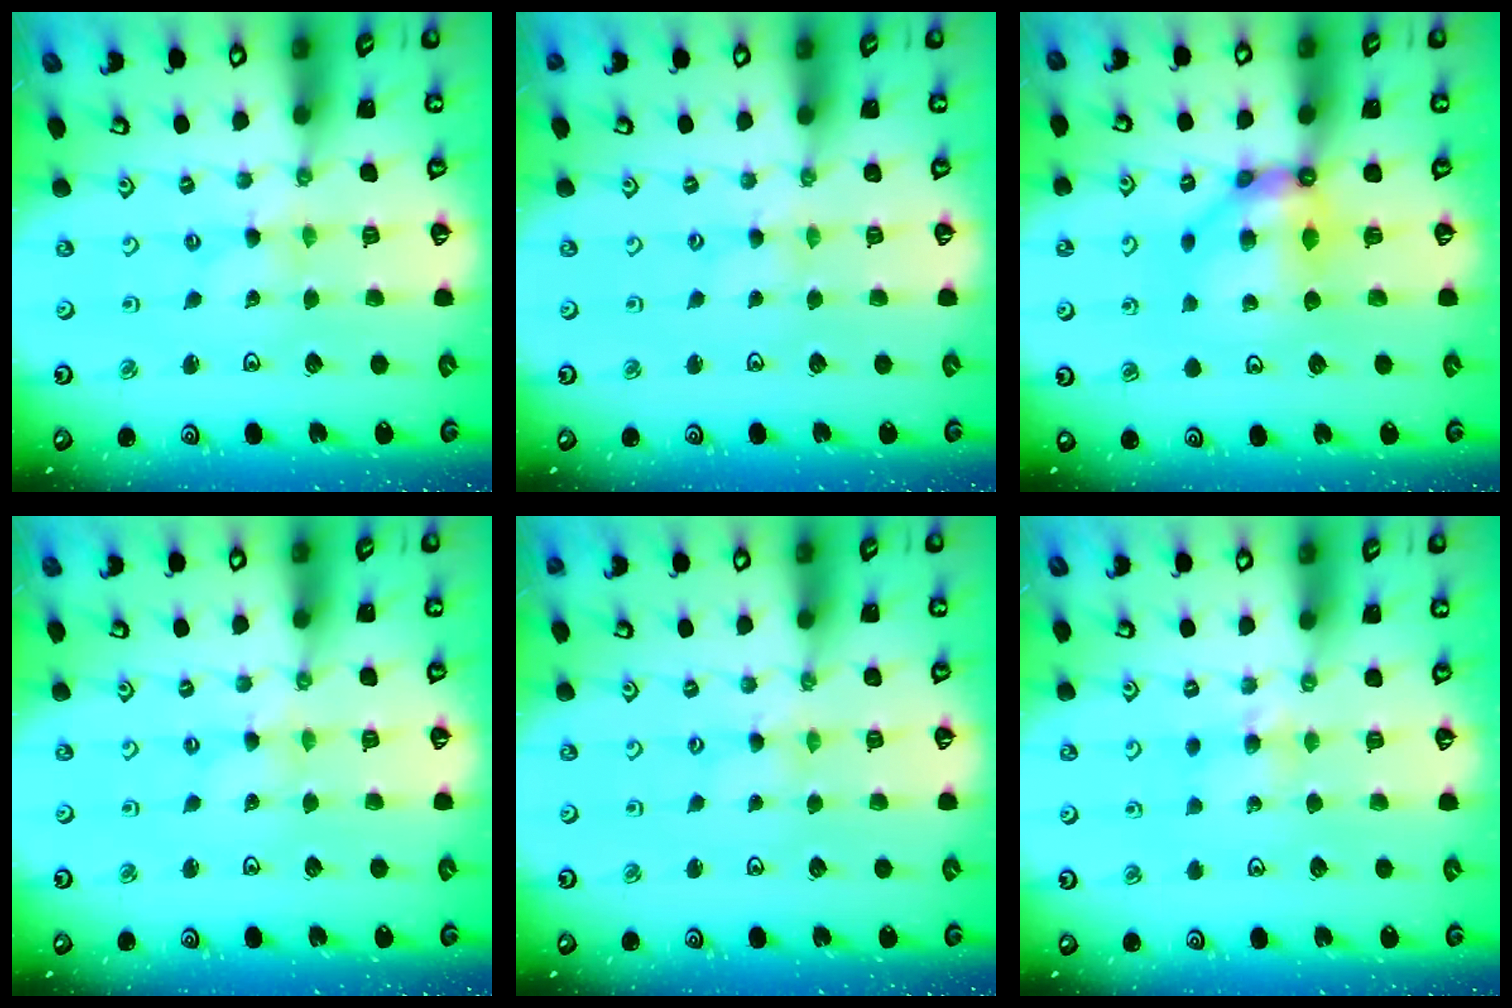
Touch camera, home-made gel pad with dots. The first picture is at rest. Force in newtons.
{"total": 0.6, "press": 0.6, "slide": 0.2}
{"total": 9.4, "press": 9.4, "slide": 0.6}
{"total": 0.0}
{"total": 0.7, "press": 0.7, "slide": 0.1}
{"total": 4.6, "press": 4.5, "slide": 0.8}